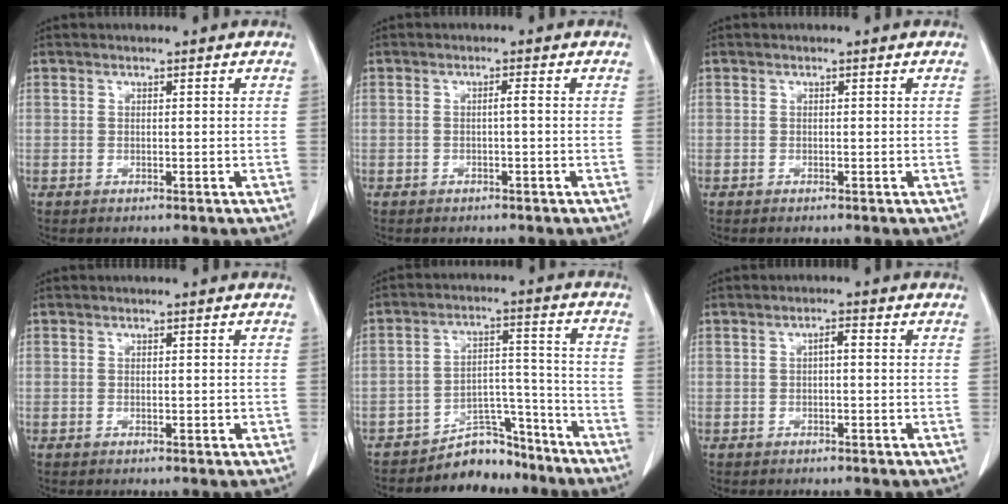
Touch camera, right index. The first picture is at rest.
{"total": 0.9, "force": [-0.1, -0.1, 0.9], "torque": [-0.016, 0.002, -0.001]}
{"total": 0.0}
{"total": 0.6, "force": [-0.1, 0.3, 0.5], "torque": [-0.012, -0.001, 0.003]}
{"total": 7.6, "force": [-7.0, 3.0, 0.9], "torque": [-0.004, 0.049, -0.113]}
{"total": 1.5, "force": [0.0, 0.4, 1.4], "torque": [-0.023, 0.005, 0.000]}